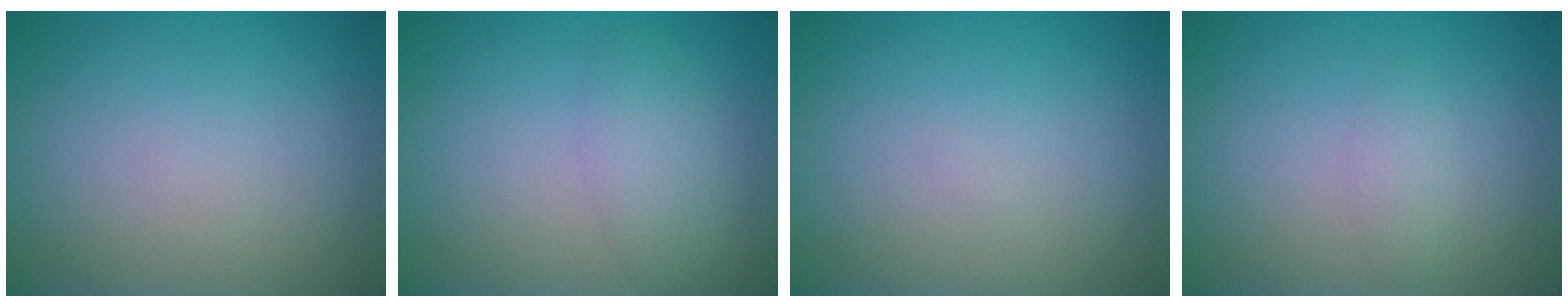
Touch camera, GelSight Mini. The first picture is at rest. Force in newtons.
{"total": 2.5, "press": 2.5, "slide": 0.0}
{"total": 0.0}
{"total": 1.2, "press": 1.2, "slide": 0.1}